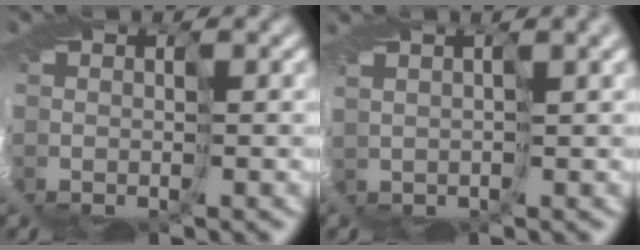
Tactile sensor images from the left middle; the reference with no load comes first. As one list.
[{"total": 2.1, "force": [1.6, -1.4, 0.3], "torque": [-0.001, 0.014, 0.021]}]